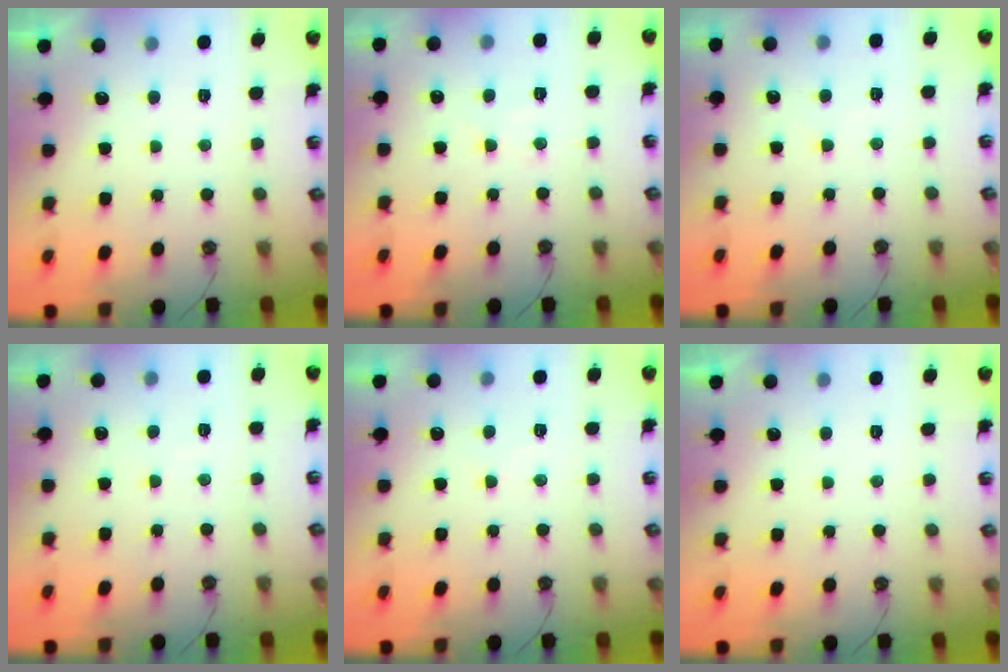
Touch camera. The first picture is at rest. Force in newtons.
{"total": 6.3, "press": 6.2, "slide": 0.8}
{"total": 2.1, "press": 2.0, "slide": 0.4}
{"total": 2.6, "press": 2.6, "slide": 0.4}
{"total": 5.4, "press": 5.3, "slide": 0.8}
{"total": 0.0}